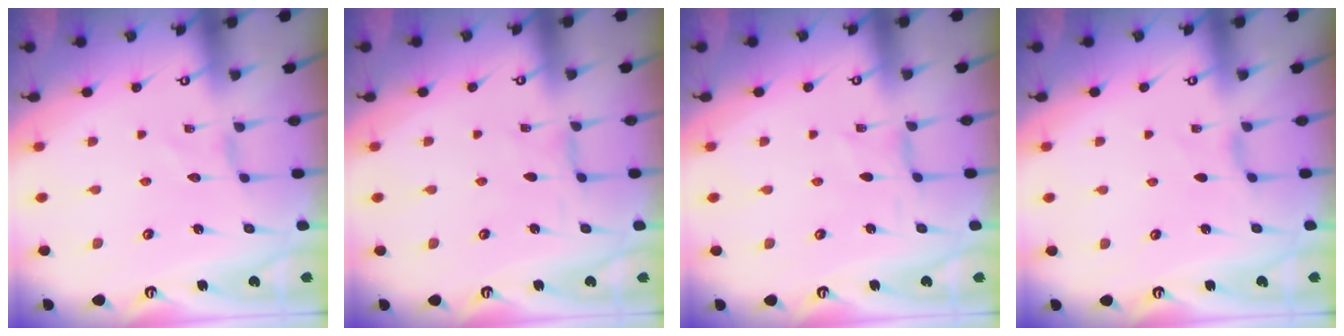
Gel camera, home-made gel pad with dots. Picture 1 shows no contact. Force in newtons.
{"total": 0.0}
{"total": 0.0}
{"total": 1.5, "press": 1.4, "slide": 0.4}